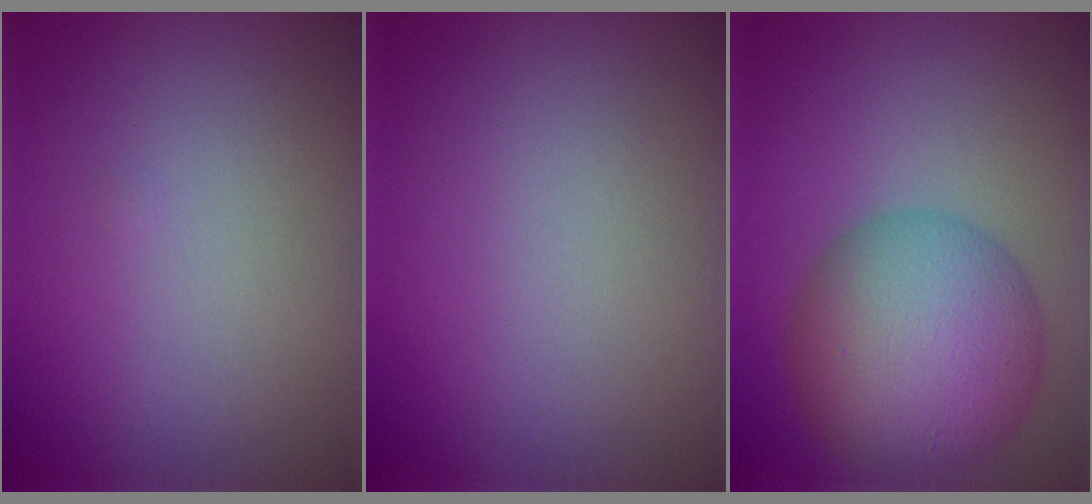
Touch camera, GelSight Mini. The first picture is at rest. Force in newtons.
{"total": 0.0}
{"total": 9.8, "press": 9.8, "slide": 0.2}